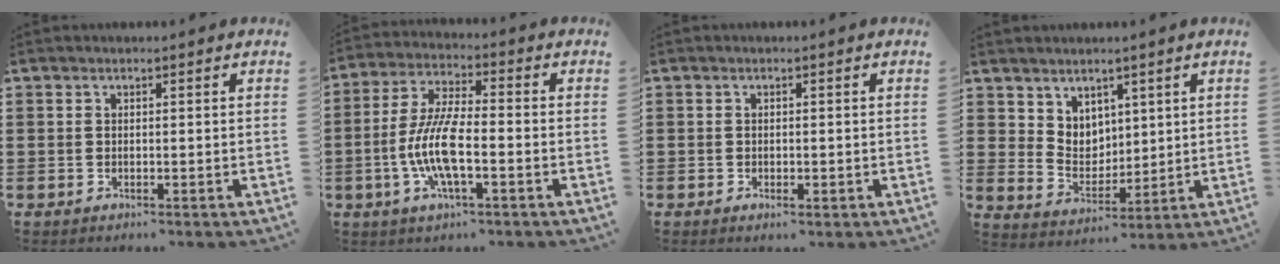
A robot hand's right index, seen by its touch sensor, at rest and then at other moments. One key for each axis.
{"total": 9.3, "fx": -2.5, "fy": 2.7, "fz": 8.6, "tx": -0.198, "ty": -0.015, "tz": -0.055}
{"total": 0.8, "fx": -0.3, "fy": 0.6, "fz": 0.5, "tx": -0.011, "ty": 0.000, "tz": -0.004}
{"total": 5.2, "fx": 3.7, "fy": 3.6, "fz": 0.3, "tx": -0.028, "ty": -0.003, "tz": 0.070}